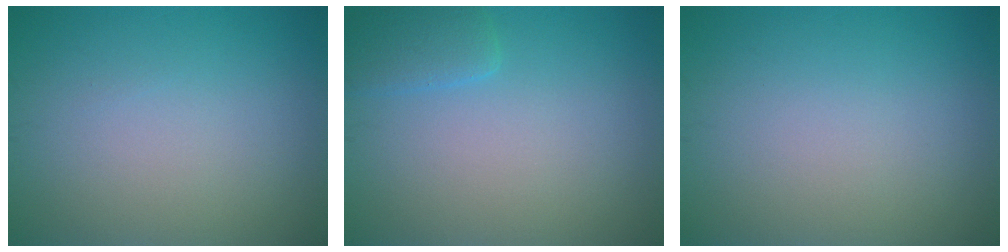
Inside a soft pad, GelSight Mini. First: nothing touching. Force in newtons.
{"total": 1.9, "press": 1.8, "slide": 0.3}
{"total": 0.0}